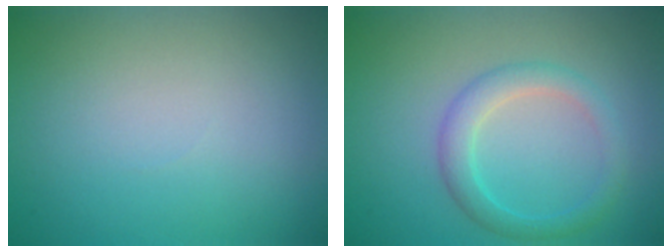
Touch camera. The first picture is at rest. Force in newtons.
{"total": 2.8, "press": 2.8, "slide": 0.1}